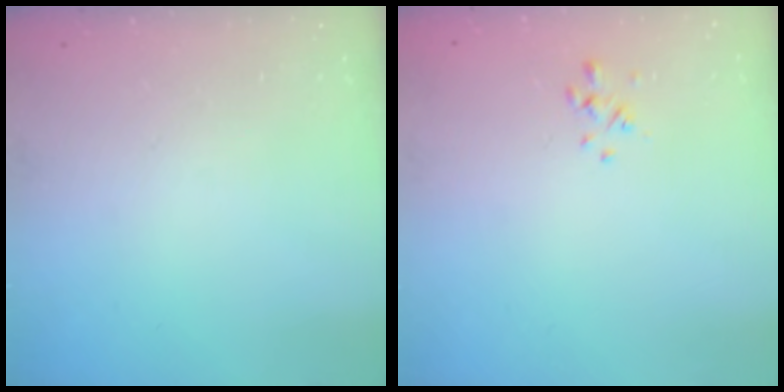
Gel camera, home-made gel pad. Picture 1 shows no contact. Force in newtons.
{"total": 0.9, "press": 0.7, "slide": 0.5}